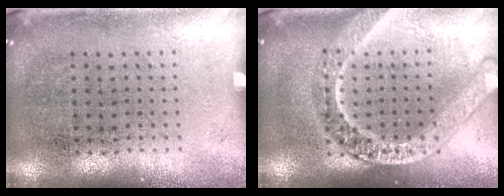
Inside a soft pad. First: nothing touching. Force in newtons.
{"total": 3.1, "press": 3.1, "slide": 0.3}